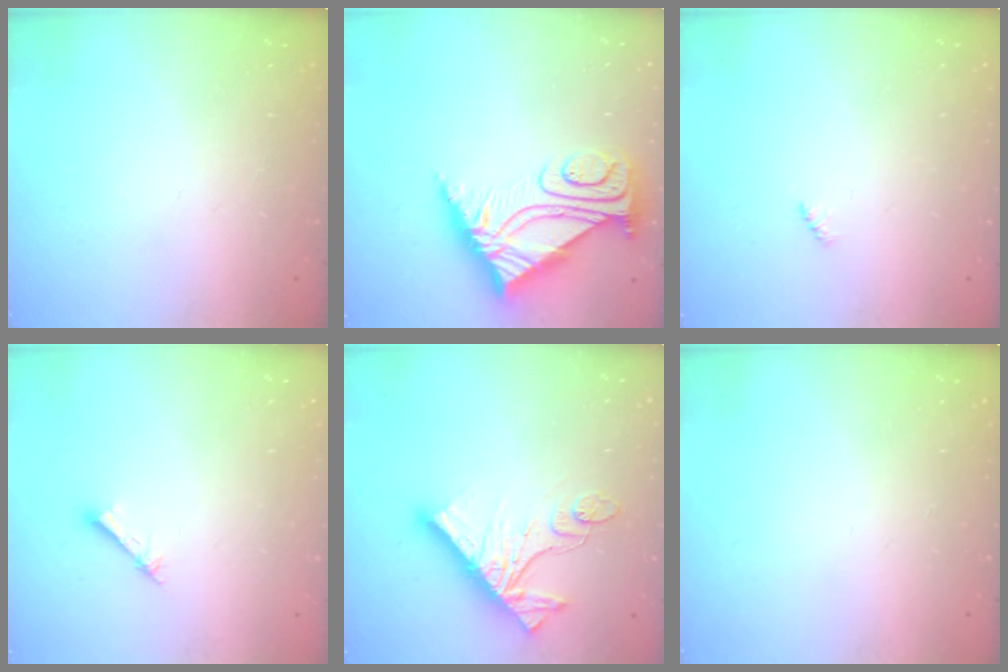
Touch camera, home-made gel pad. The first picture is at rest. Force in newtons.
{"total": 9.9, "press": 9.8, "slide": 1.0}
{"total": 2.3, "press": 2.2, "slide": 0.5}
{"total": 1.5, "press": 1.5, "slide": 0.2}
{"total": 15.3, "press": 15.3, "slide": 1.0}
{"total": 0.0}